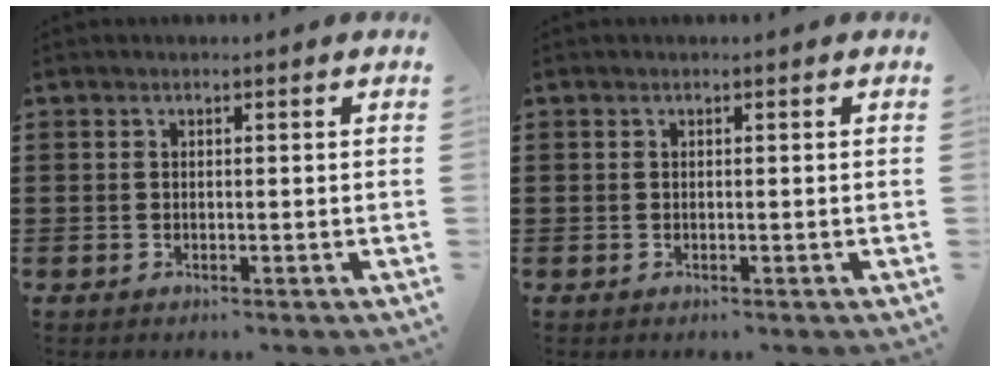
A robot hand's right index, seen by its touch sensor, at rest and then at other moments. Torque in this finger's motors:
{"motor_torque": [0.00, 0.00, 0.00, 0.00]}